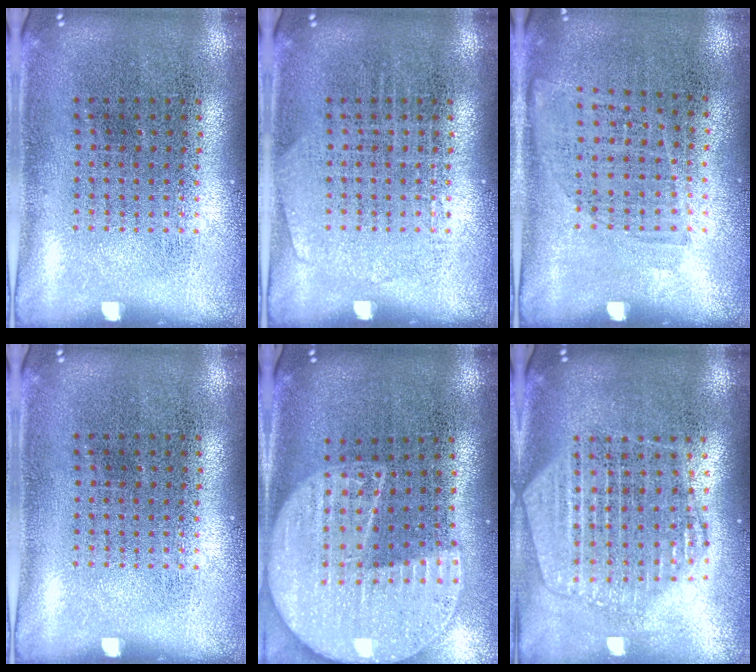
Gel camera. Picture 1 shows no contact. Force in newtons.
{"total": 0.6, "press": 0.6, "slide": 0.1}
{"total": 0.9, "press": 0.8, "slide": 0.5}
{"total": 0.0}
{"total": 2.3, "press": 2.0, "slide": 1.1}
{"total": 2.2, "press": 1.9, "slide": 1.0}